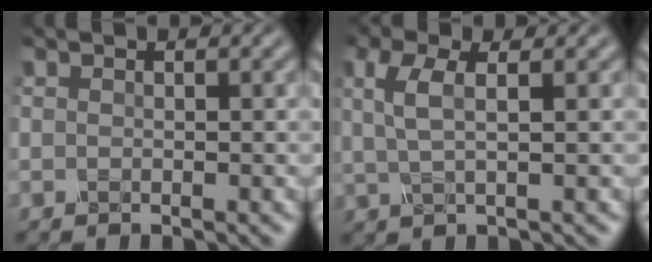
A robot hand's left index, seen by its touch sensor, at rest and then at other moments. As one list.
[{"total": 3.0, "force": [0.7, 1.0, 2.8], "torque": [-0.064, 0.002, 0.013]}]